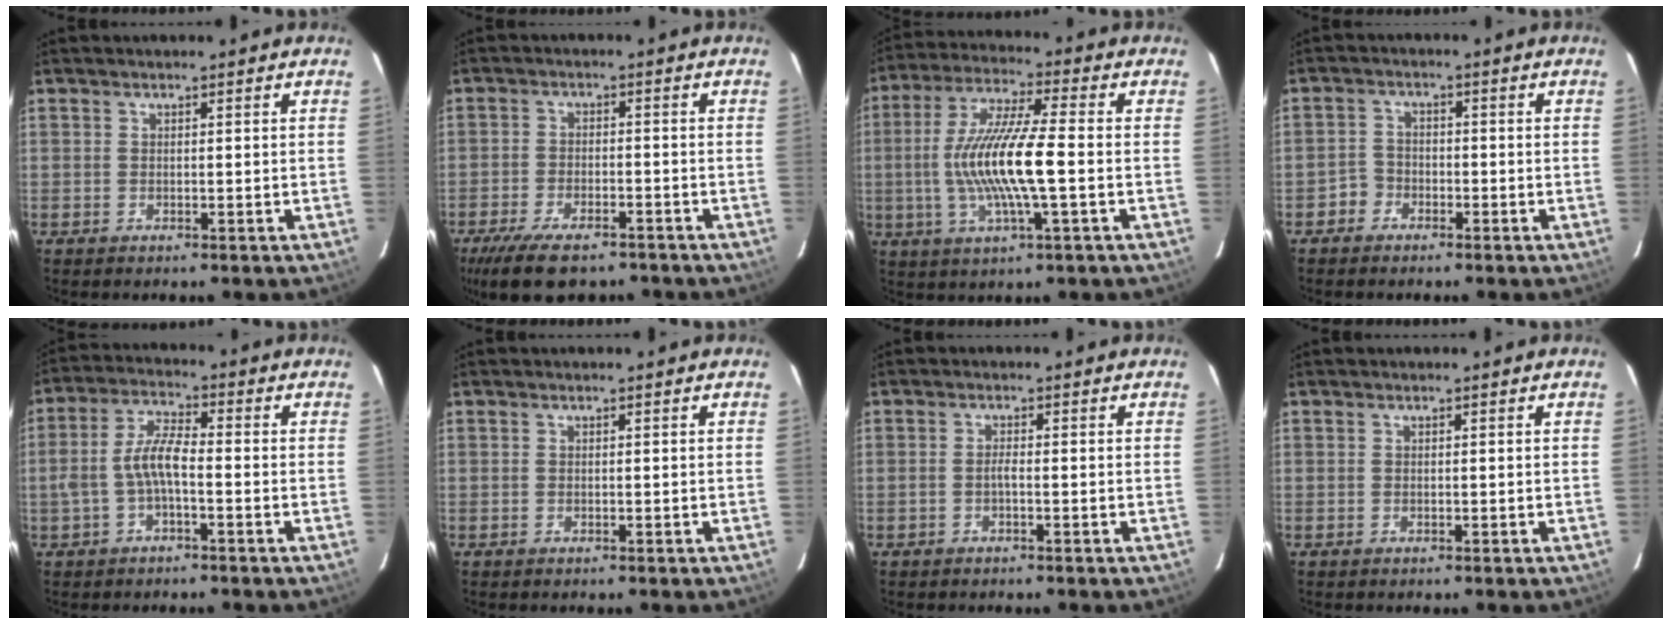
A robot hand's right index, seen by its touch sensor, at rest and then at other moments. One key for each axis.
{"total": 13.3, "fx": -9.8, "fy": 5.2, "fz": 7.3, "tx": -0.167, "ty": -0.030, "tz": -0.162}
{"total": 14.3, "fx": -1.7, "fy": 1.6, "fz": 14.1, "tx": -0.274, "ty": 0.000, "tz": -0.033}
{"total": 3.0, "fx": -1.9, "fy": 2.3, "fz": 0.0, "tx": -0.003, "ty": 0.014, "tz": -0.035}
{"total": 6.1, "fx": -1.9, "fy": 1.9, "fz": 5.5, "tx": -0.118, "ty": 0.014, "tz": -0.035}
{"total": 0.0}
{"total": 1.0, "fx": -0.5, "fy": 0.0, "fz": 0.9, "tx": -0.016, "ty": 0.003, "tz": -0.012}
{"total": 0.0}